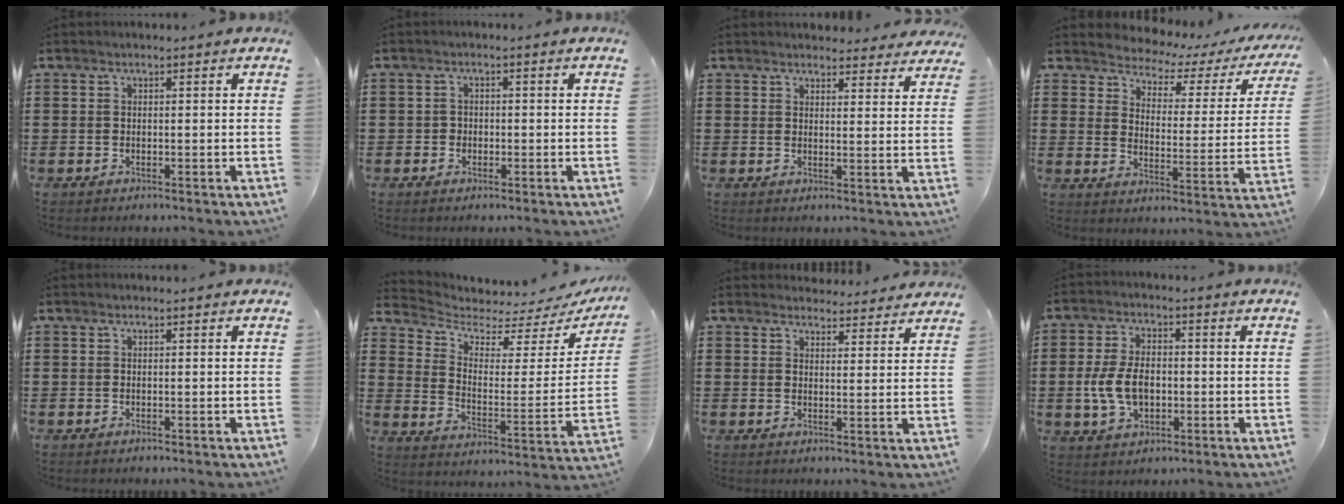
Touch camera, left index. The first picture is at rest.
{"total": 1.3, "force": [-0.5, 1.2, 0.1], "torque": [-0.007, 0.003, -0.012]}
{"total": 3.5, "force": [3.5, 0.5, 0.4], "torque": [-0.010, -0.014, 0.064]}
{"total": 3.0, "force": [2.7, 1.1, 0.6], "torque": [-0.033, -0.022, 0.036]}
{"total": 0.0}
{"total": 3.8, "force": [3.3, 1.4, 1.2], "torque": [-0.048, -0.030, 0.051]}
{"total": 3.7, "force": [3.6, 0.7, 0.1], "torque": [-0.006, -0.018, 0.066]}
{"total": 7.1, "force": [-1.1, 4.5, 5.4], "torque": [-0.126, 0.003, -0.025]}